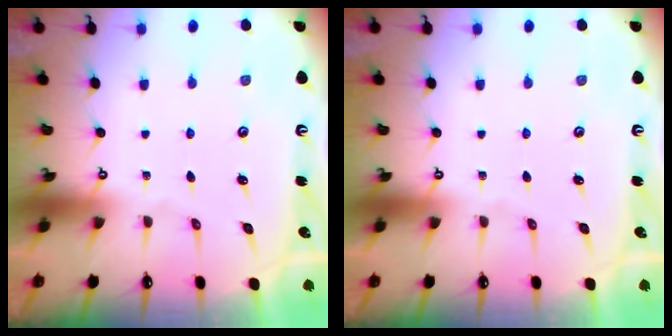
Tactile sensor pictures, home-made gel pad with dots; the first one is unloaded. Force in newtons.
{"total": 0.0}